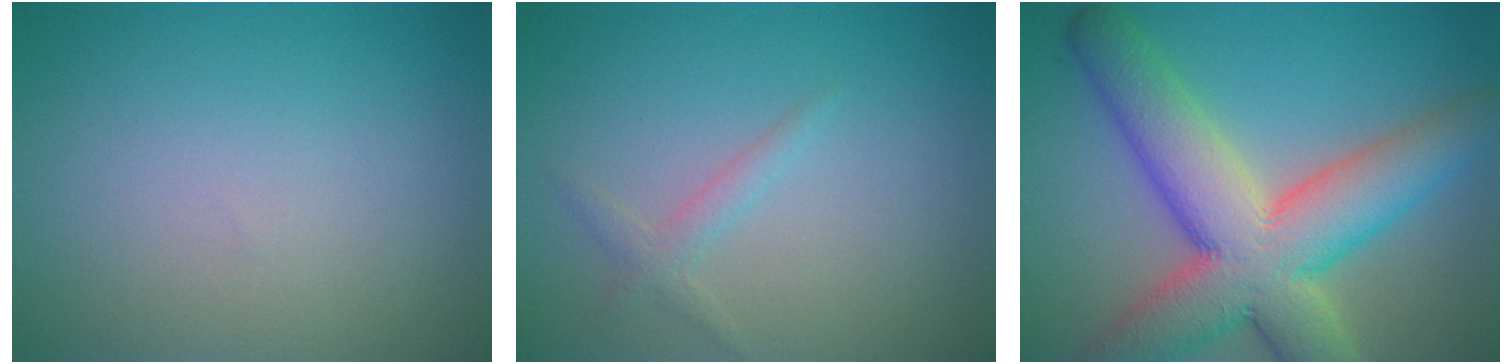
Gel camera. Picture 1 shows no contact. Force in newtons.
{"total": 1.4, "press": 1.4, "slide": 0.1}
{"total": 11.2, "press": 11.2, "slide": 0.9}